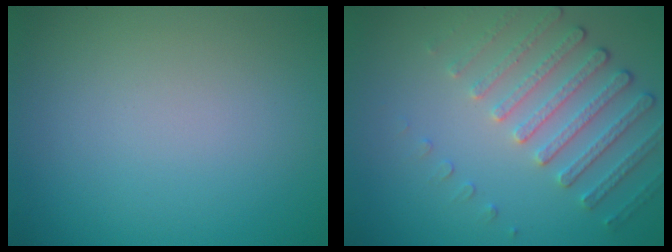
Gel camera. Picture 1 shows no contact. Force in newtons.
{"total": 4.5, "press": 3.4, "slide": 2.9}